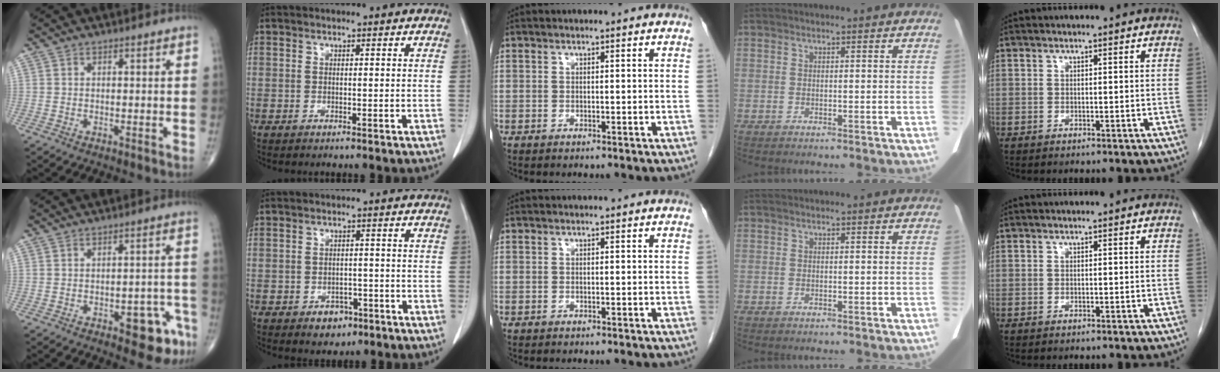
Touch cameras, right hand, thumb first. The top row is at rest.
{"thumb": {"total": 8.4, "force": [-4.0, 3.6, 6.3], "torque": [-0.050, 0.030, -0.042]}, "index": {"total": 3.6, "force": [-2.0, 2.6, 1.6], "torque": [-0.013, 0.006, -0.019]}}